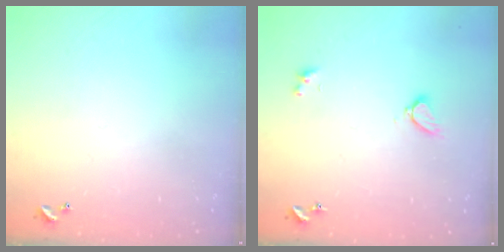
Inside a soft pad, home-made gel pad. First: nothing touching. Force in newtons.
{"total": 2.2, "press": 2.2, "slide": 0.3}